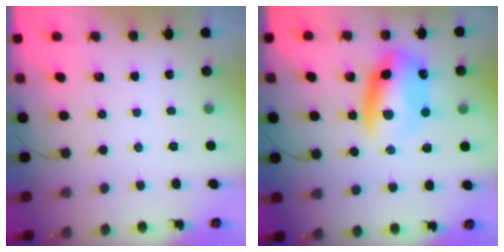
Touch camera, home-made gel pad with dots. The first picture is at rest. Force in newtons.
{"total": 11.3, "press": 11.0, "slide": 2.5}